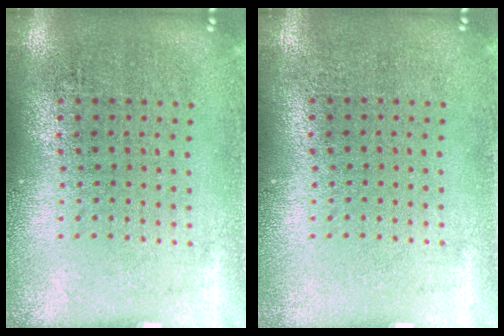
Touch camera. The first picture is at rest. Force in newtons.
{"total": 0.0}